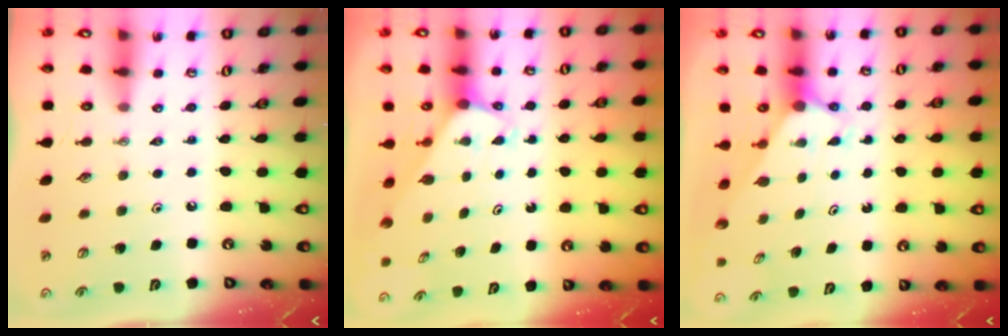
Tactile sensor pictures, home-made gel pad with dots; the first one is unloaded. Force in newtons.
{"total": 1.8, "press": 1.8, "slide": 0.1}
{"total": 2.7, "press": 2.7, "slide": 0.0}